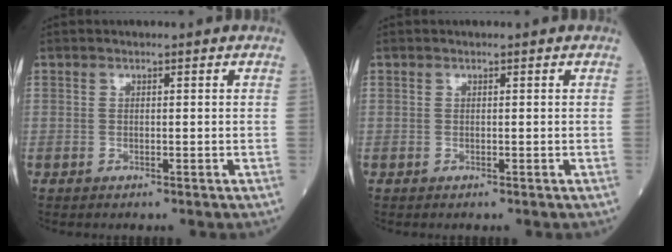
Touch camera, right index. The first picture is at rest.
{"total": 0.0}